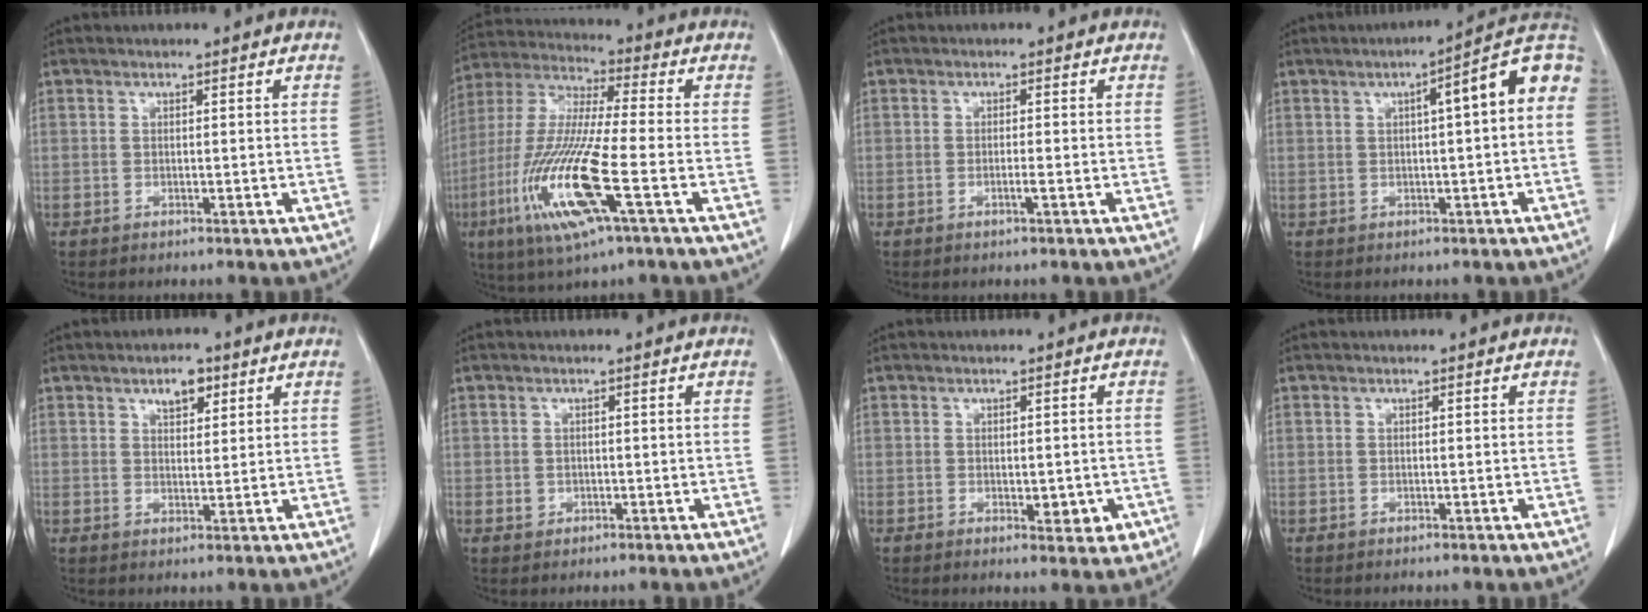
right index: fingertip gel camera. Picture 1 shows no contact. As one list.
[{"total": 17.0, "force": [-5.7, 1.2, 16.0], "torque": [-0.336, -0.023, -0.108]}, {"total": 1.1, "force": [-0.4, -0.2, 1.0], "torque": [-0.016, 0.001, -0.005]}, {"total": 9.5, "force": [1.7, 1.0, 9.3], "torque": [-0.125, 0.033, 0.015]}, {"total": 3.6, "force": [2.2, 1.7, 2.4], "torque": [-0.037, 0.001, 0.036]}, {"total": 1.1, "force": [-0.2, 1.1, 0.3], "torque": [-0.005, 0.002, 0.001]}, {"total": 3.6, "force": [-0.8, 1.8, 3.1], "torque": [-0.026, -0.002, -0.002]}, {"total": 0.0}]